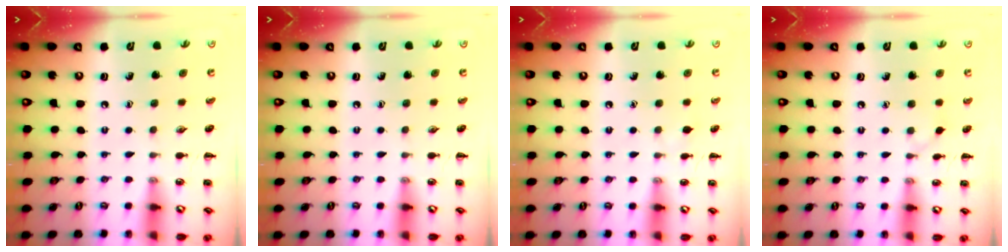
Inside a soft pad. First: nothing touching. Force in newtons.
{"total": 0.0}
{"total": 2.8, "press": 2.6, "slide": 0.8}
{"total": 3.0, "press": 2.8, "slide": 1.2}